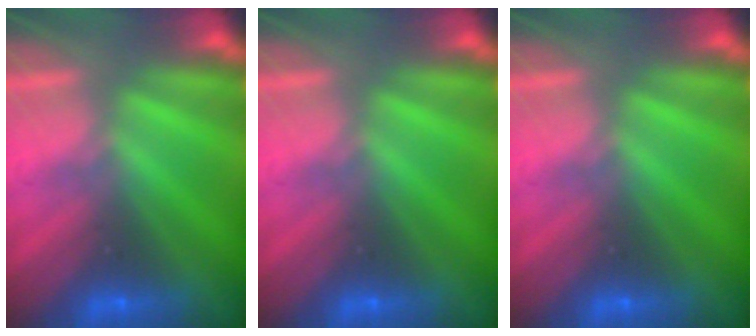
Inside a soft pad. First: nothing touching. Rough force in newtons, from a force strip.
{"total": 0.0}
{"total": 0.0}